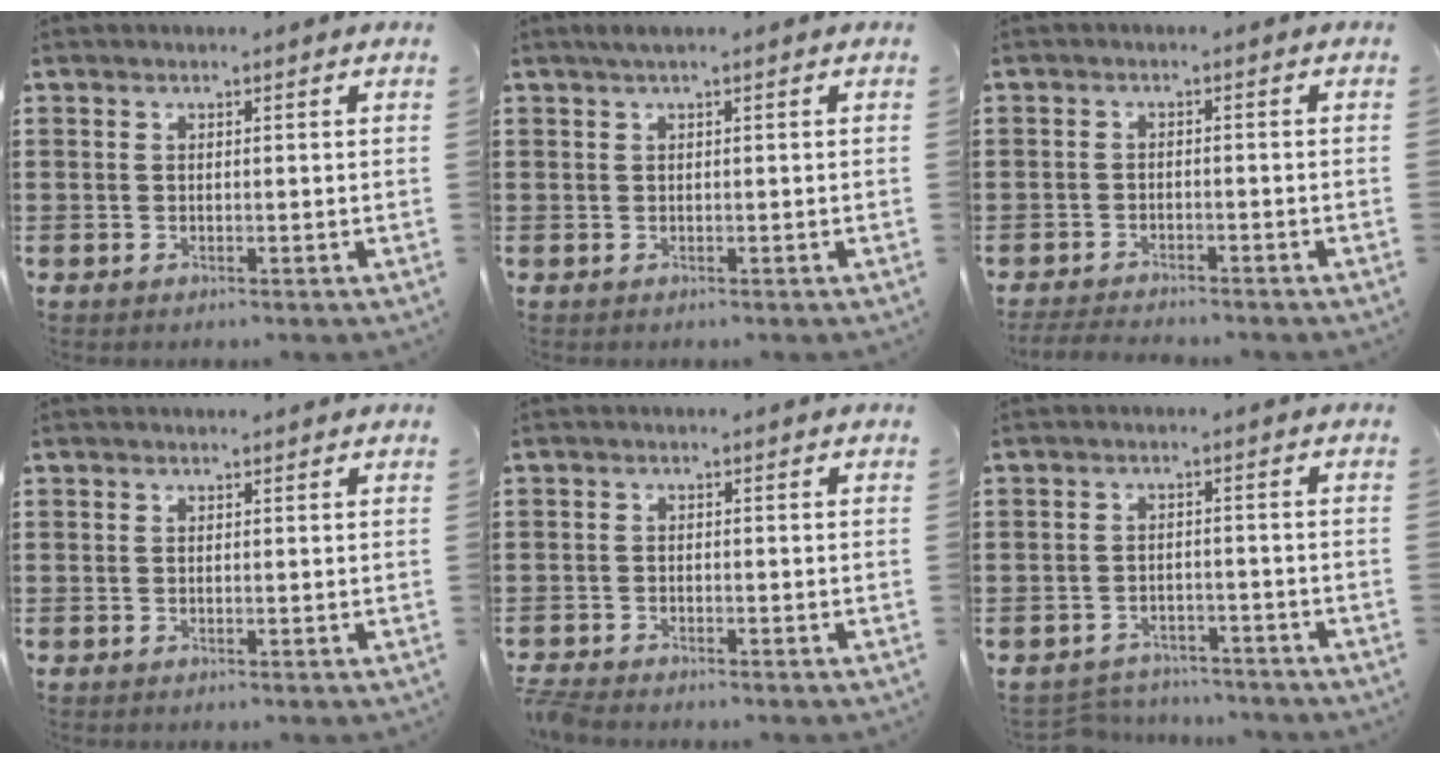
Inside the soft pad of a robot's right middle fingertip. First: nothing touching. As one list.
[{"total": 0.8, "force": [0.3, 0.3, 0.7], "torque": [-0.013, 0.004, 0.004]}, {"total": 2.6, "force": [-2.6, 0.3, 0.2], "torque": [-0.007, 0.001, -0.055]}, {"total": 0.0}, {"total": 1.6, "force": [-1.6, 0.1, 0.2], "torque": [-0.015, -0.002, -0.036]}, {"total": 3.3, "force": [-3.2, 0.6, -0.2], "torque": [-0.005, 0.001, -0.071]}]